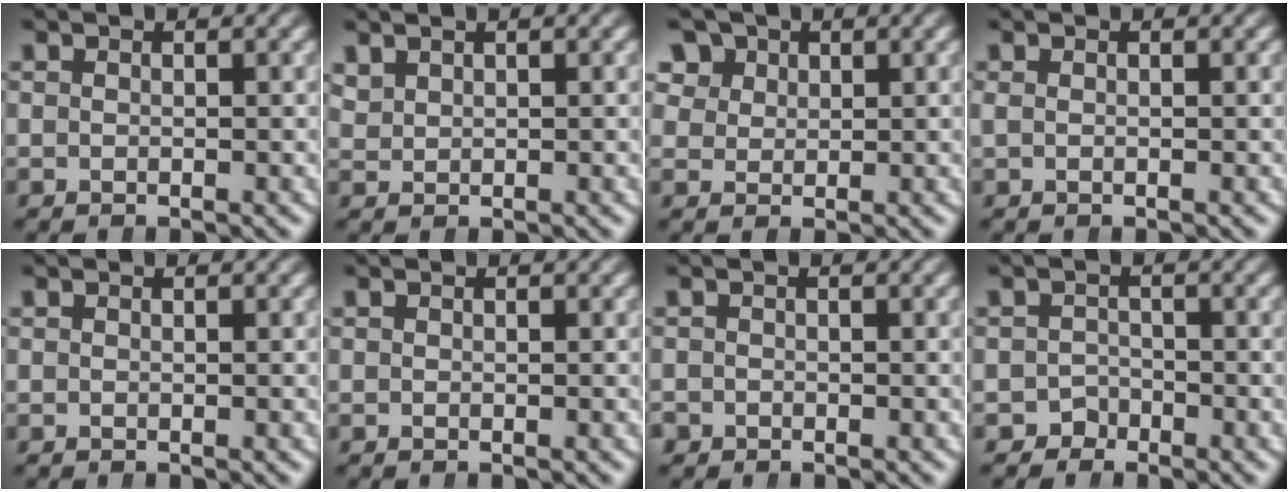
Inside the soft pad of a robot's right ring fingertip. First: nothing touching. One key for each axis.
{"total": 1.3, "fx": 1.3, "fy": 0.2, "fz": 0.2, "tx": -0.001, "ty": 0.002, "tz": 0.030}
{"total": 4.6, "fx": 2.5, "fy": 3.5, "fz": 1.6, "tx": -0.044, "ty": -0.001, "tz": 0.043}
{"total": 0.8, "fx": -0.2, "fy": 0.4, "fz": 0.6, "tx": -0.023, "ty": -0.005, "tz": -0.002}
{"total": 0.0}
{"total": 0.0}
{"total": 1.1, "fx": -0.8, "fy": 0.7, "fz": -0.3, "tx": 0.001, "ty": -0.007, "tz": -0.012}
{"total": 2.1, "fx": -1.6, "fy": 1.2, "fz": -0.5, "tx": 0.004, "ty": -0.010, "tz": -0.028}